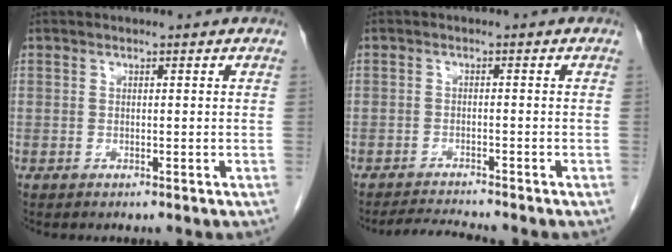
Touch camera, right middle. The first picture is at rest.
{"total": 3.4, "force": [-3.2, -0.9, 0.3], "torque": [-0.010, -0.020, -0.055]}